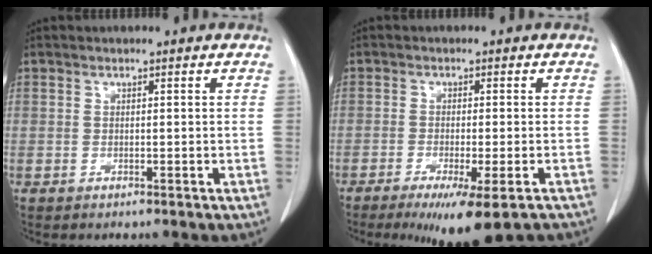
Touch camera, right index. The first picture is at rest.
{"total": 10.6, "force": [-7.8, 1.3, 7.1], "torque": [-0.085, -0.020, -0.114]}